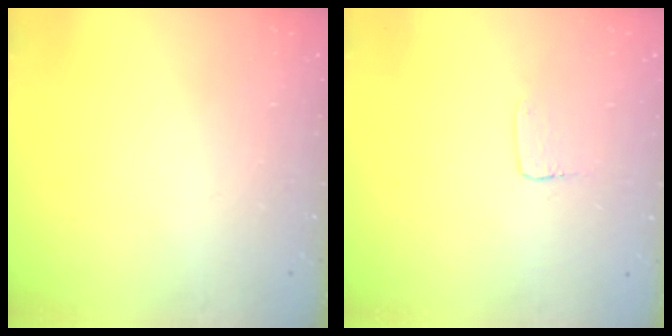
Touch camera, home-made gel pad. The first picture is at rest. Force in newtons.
{"total": 3.5, "press": 3.4, "slide": 0.3}